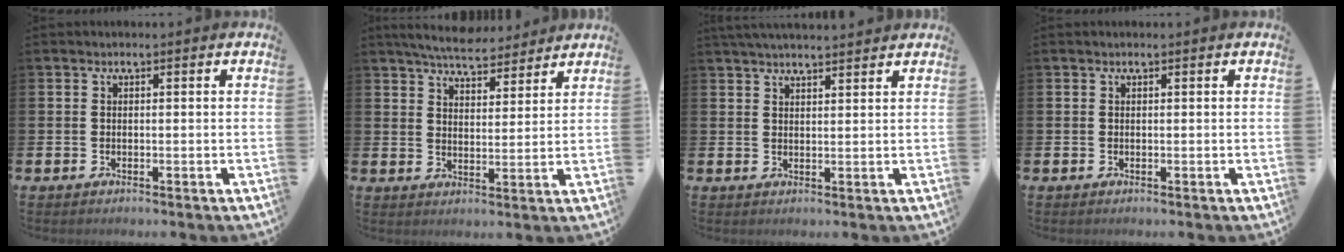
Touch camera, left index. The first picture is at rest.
{"total": 6.2, "force": [6.0, 1.3, 1.4], "torque": [-0.035, -0.030, 0.106]}
{"total": 3.1, "force": [3.1, 0.0, 0.5], "torque": [-0.013, -0.011, 0.056]}
{"total": 0.0}